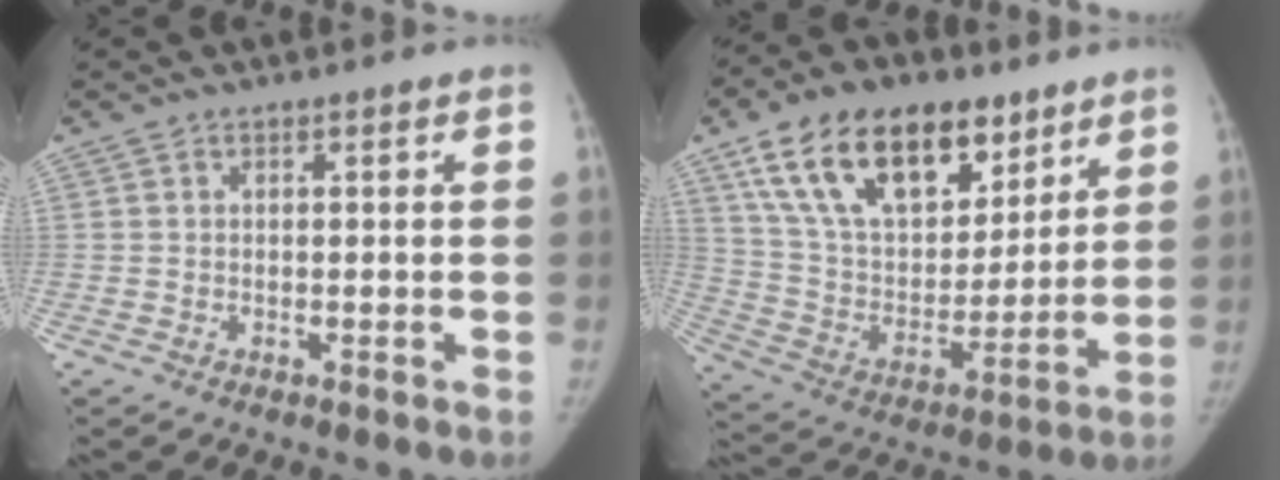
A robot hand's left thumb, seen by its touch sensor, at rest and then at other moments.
{"total": 24.5, "force": [14.1, 13.8, 14.6], "torque": [-0.222, -0.031, 0.251]}